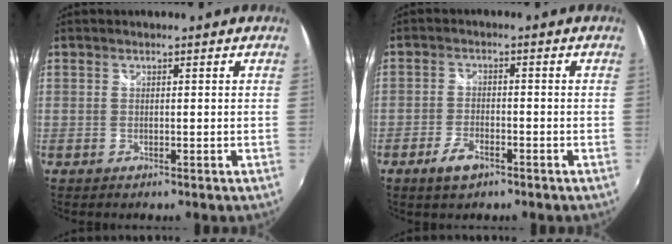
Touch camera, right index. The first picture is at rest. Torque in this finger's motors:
{"motor_torque": [0.32, -0.31, 0.07, 0.00]}